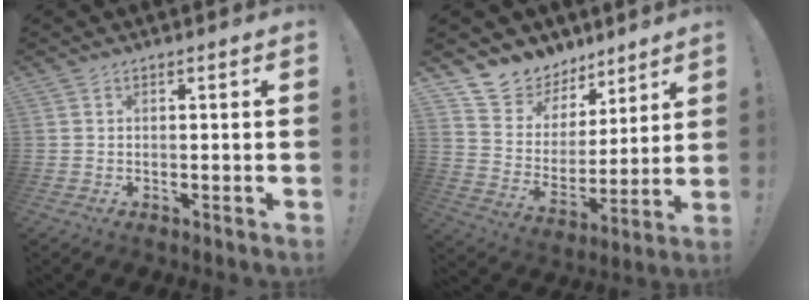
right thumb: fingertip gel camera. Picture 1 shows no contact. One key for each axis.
{"total": 10.7, "fx": 8.6, "fy": 6.2, "fz": 0.6, "tx": -0.023, "ty": -0.078, "tz": 0.163}